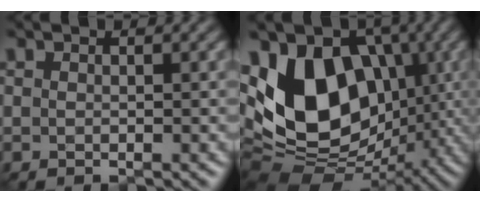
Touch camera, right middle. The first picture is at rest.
{"total": 13.9, "force": [0.4, 9.9, 9.7], "torque": [-0.175, 0.002, -0.014]}